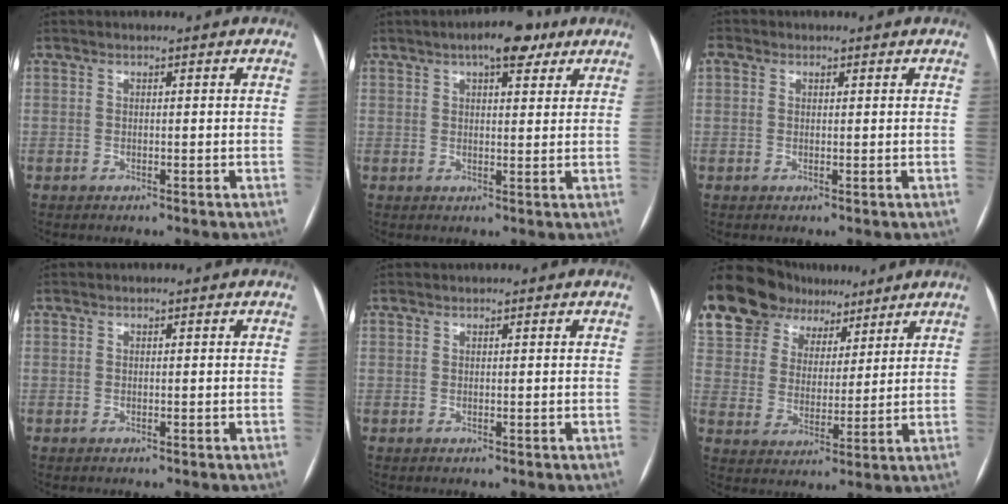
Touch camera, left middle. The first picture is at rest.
{"total": 6.5, "force": [4.1, 2.4, 4.5], "torque": [-0.067, 0.016, 0.056]}
{"total": 0.6, "force": [0.0, -0.1, -0.6], "torque": [0.013, 0.002, -0.003]}
{"total": 1.9, "force": [-0.5, -1.4, -1.2], "torque": [0.024, -0.005, -0.005]}
{"total": 1.7, "force": [0.1, -1.2, -1.2], "torque": [0.024, 0.002, 0.005]}
{"total": 20.5, "force": [15.2, 11.7, 7.2], "torque": [-0.197, 0.055, 0.277]}